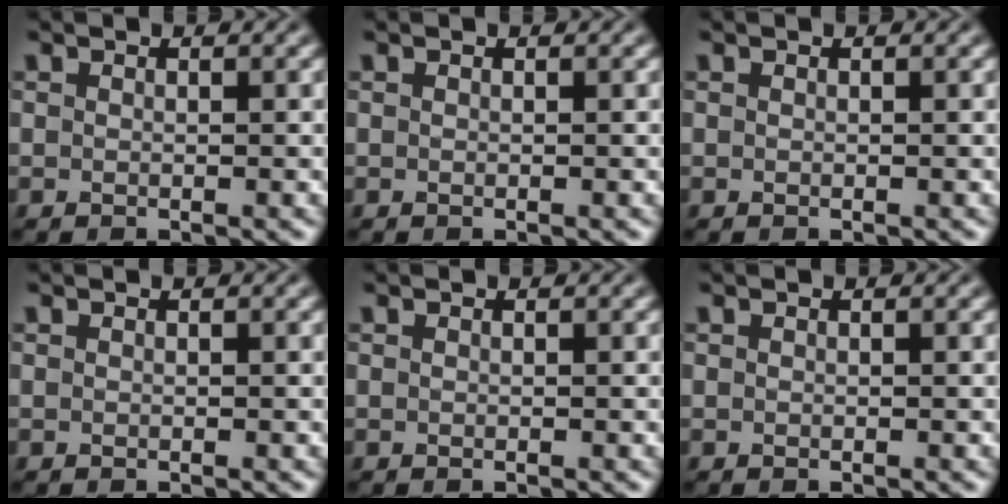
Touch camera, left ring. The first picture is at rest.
{"total": 0.0}
{"total": 0.0}
{"total": 0.0}
{"total": 0.0}
{"total": 0.0}